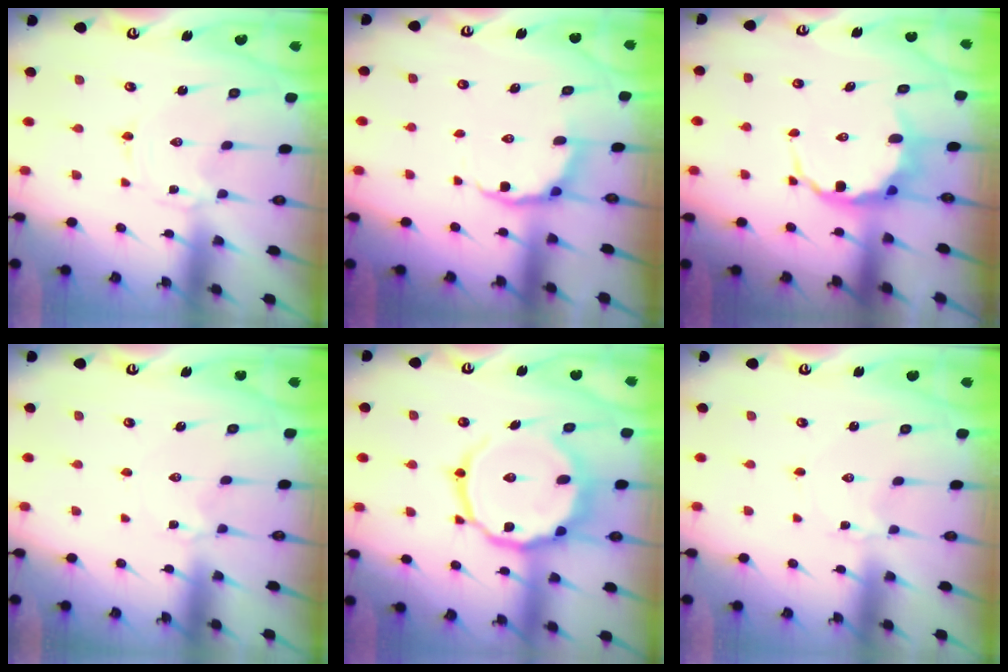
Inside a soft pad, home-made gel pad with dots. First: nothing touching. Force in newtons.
{"total": 7.5, "press": 6.9, "slide": 2.9}
{"total": 7.3, "press": 7.0, "slide": 2.0}
{"total": 2.5, "press": 2.5, "slide": 0.3}
{"total": 17.3, "press": 17.2, "slide": 1.6}
{"total": 0.9, "press": 0.9, "slide": 0.1}